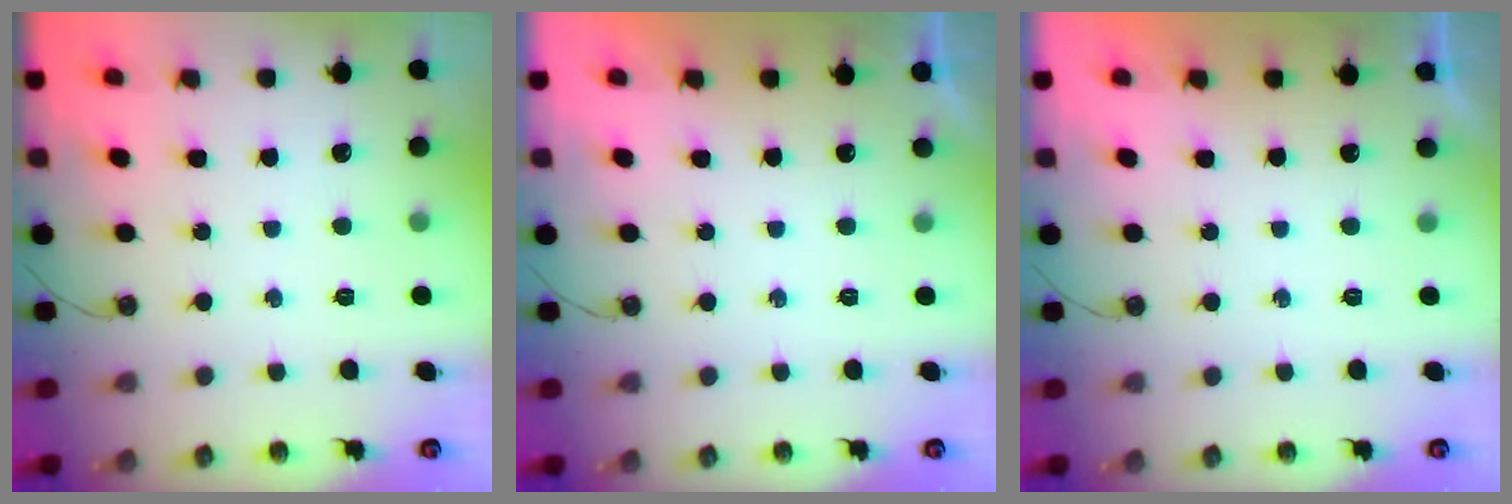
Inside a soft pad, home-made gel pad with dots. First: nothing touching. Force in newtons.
{"total": 0.0}
{"total": 0.0}